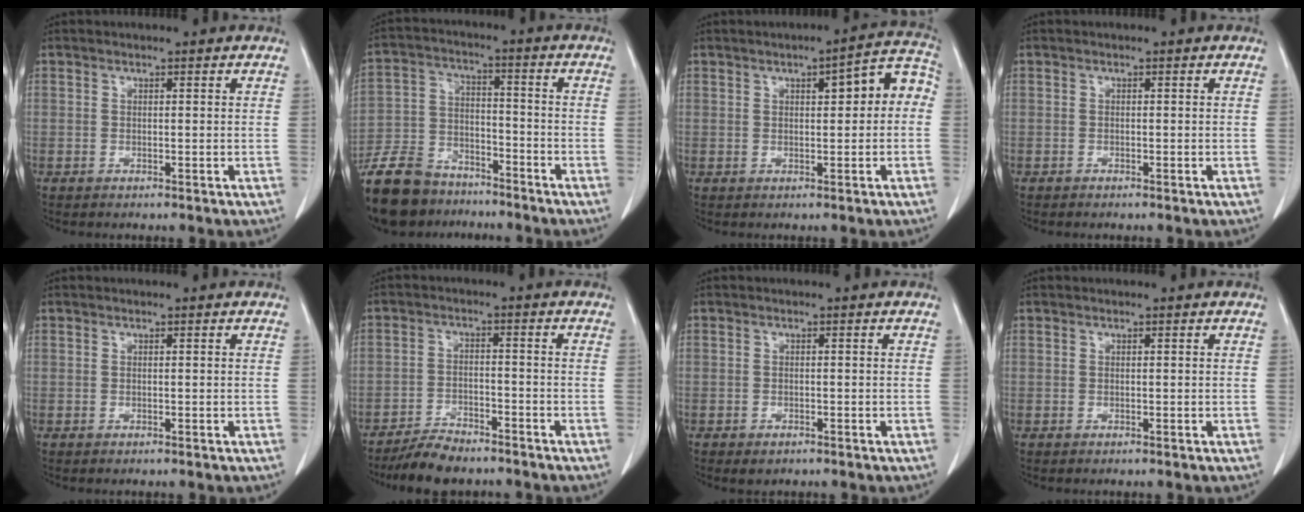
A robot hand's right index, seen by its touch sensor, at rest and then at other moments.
{"total": 17.0, "force": [-13.3, 8.3, 6.5], "torque": [-0.163, 0.002, -0.234]}
{"total": 7.8, "force": [1.2, 2.7, 7.2], "torque": [-0.090, 0.038, 0.013]}
{"total": 0.7, "force": [-0.5, 0.4, 0.4], "torque": [-0.009, -0.001, -0.008]}
{"total": 0.0}
{"total": 8.0, "force": [-7.1, 2.4, 3.0], "torque": [-0.050, -0.015, -0.121]}
{"total": 2.7, "force": [-1.7, 1.6, 1.3], "torque": [-0.023, -0.003, -0.019]}
{"total": 0.0}